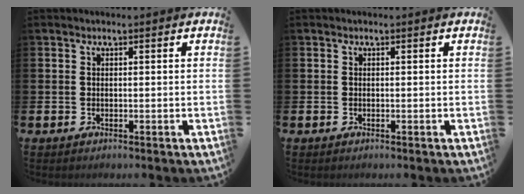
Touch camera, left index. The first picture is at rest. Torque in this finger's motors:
{"motor_torque": [0.01, 0.13, -0.02, -0.01]}